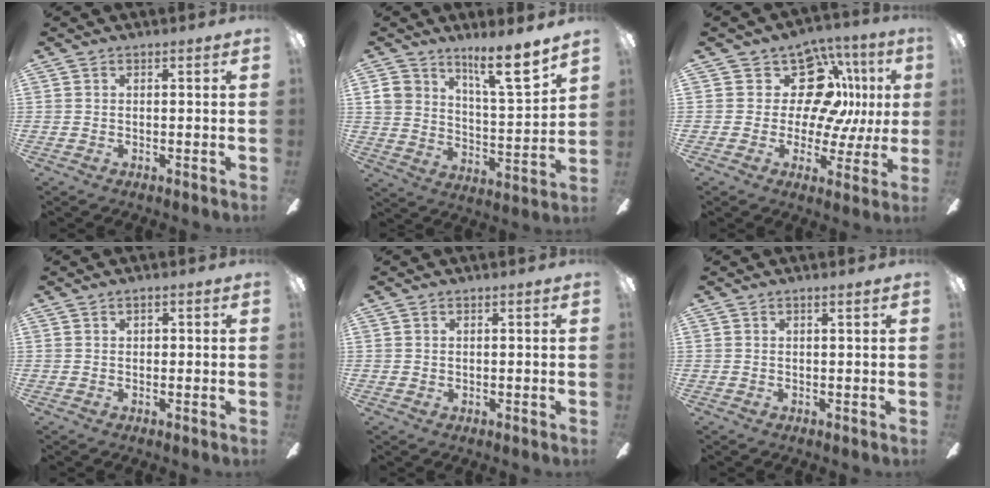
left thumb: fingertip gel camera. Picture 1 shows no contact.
{"total": 14.1, "force": [10.1, 4.8, 8.6], "torque": [-0.127, -0.061, 0.171]}
{"total": 16.2, "force": [5.7, 11.5, 9.9], "torque": [-0.146, -0.020, 0.112]}
{"total": 1.5, "force": [0.7, 0.8, 1.0], "torque": [-0.012, 0.001, 0.011]}
{"total": 0.8, "force": [0.4, 0.6, 0.4], "torque": [-0.008, 0.003, 0.008]}
{"total": 1.0, "force": [0.7, -0.1, 0.8], "torque": [-0.016, -0.001, 0.012]}